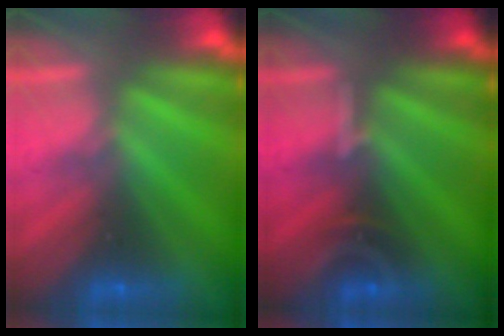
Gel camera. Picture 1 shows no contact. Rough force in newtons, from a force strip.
{"total": 3.3}